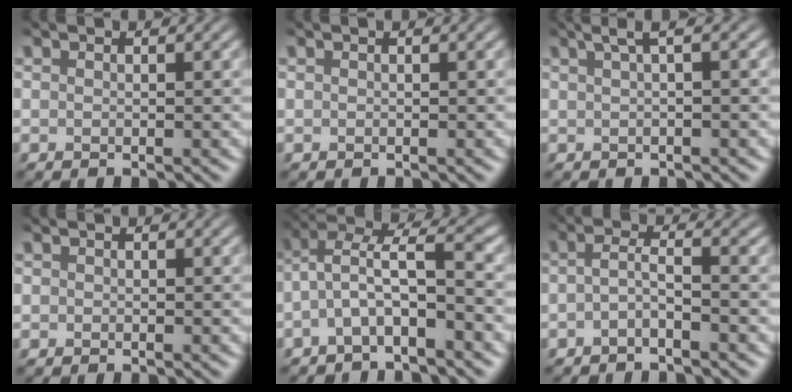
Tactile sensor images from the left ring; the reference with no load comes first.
{"total": 0.0}
{"total": 2.5, "force": [0.8, 0.7, 2.3], "torque": [-0.031, 0.008, 0.009]}
{"total": 0.0}
{"total": 4.3, "force": [-1.9, 0.9, 3.7], "torque": [-0.073, 0.017, -0.045]}
{"total": 1.7, "force": [-0.9, 0.3, 1.5], "torque": [-0.031, 0.005, -0.022]}